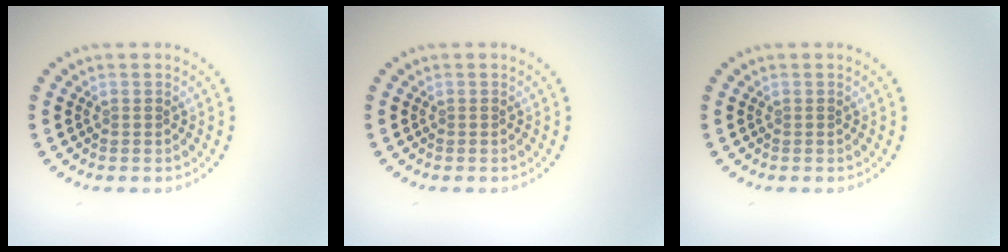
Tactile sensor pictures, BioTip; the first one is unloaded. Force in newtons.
{"total": 0.0}
{"total": 0.0}